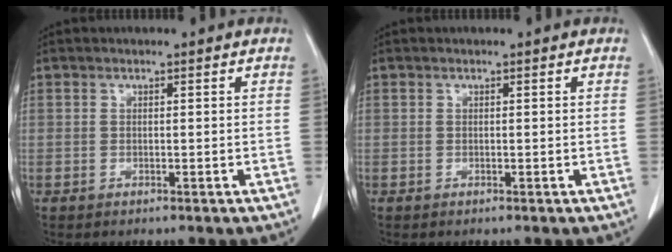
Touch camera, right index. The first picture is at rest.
{"total": 0.0}